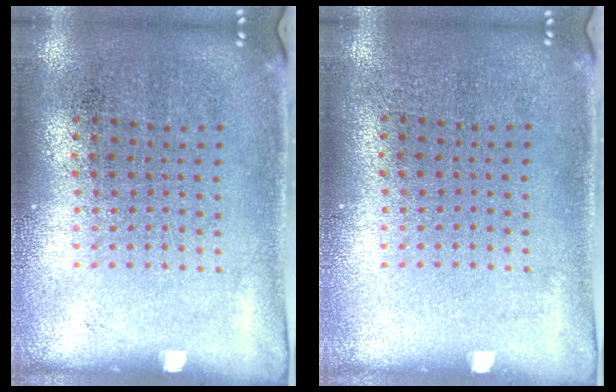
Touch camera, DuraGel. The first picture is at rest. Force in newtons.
{"total": 0.0}